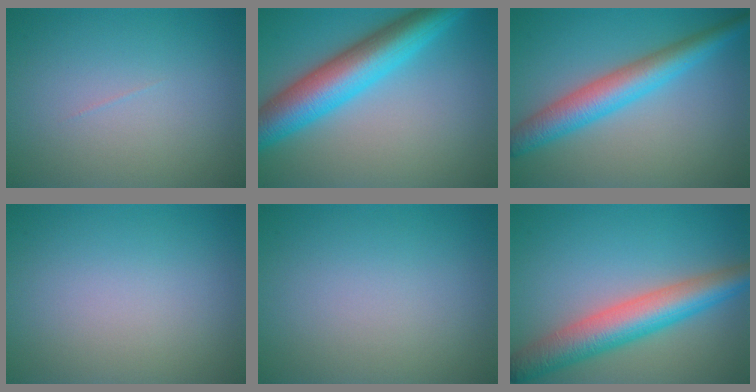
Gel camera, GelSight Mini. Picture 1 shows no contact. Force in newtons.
{"total": 8.5, "press": 8.5, "slide": 0.3}
{"total": 5.5, "press": 5.5, "slide": 0.1}
{"total": 0.0}
{"total": 0.0}
{"total": 6.9, "press": 6.9, "slide": 0.2}